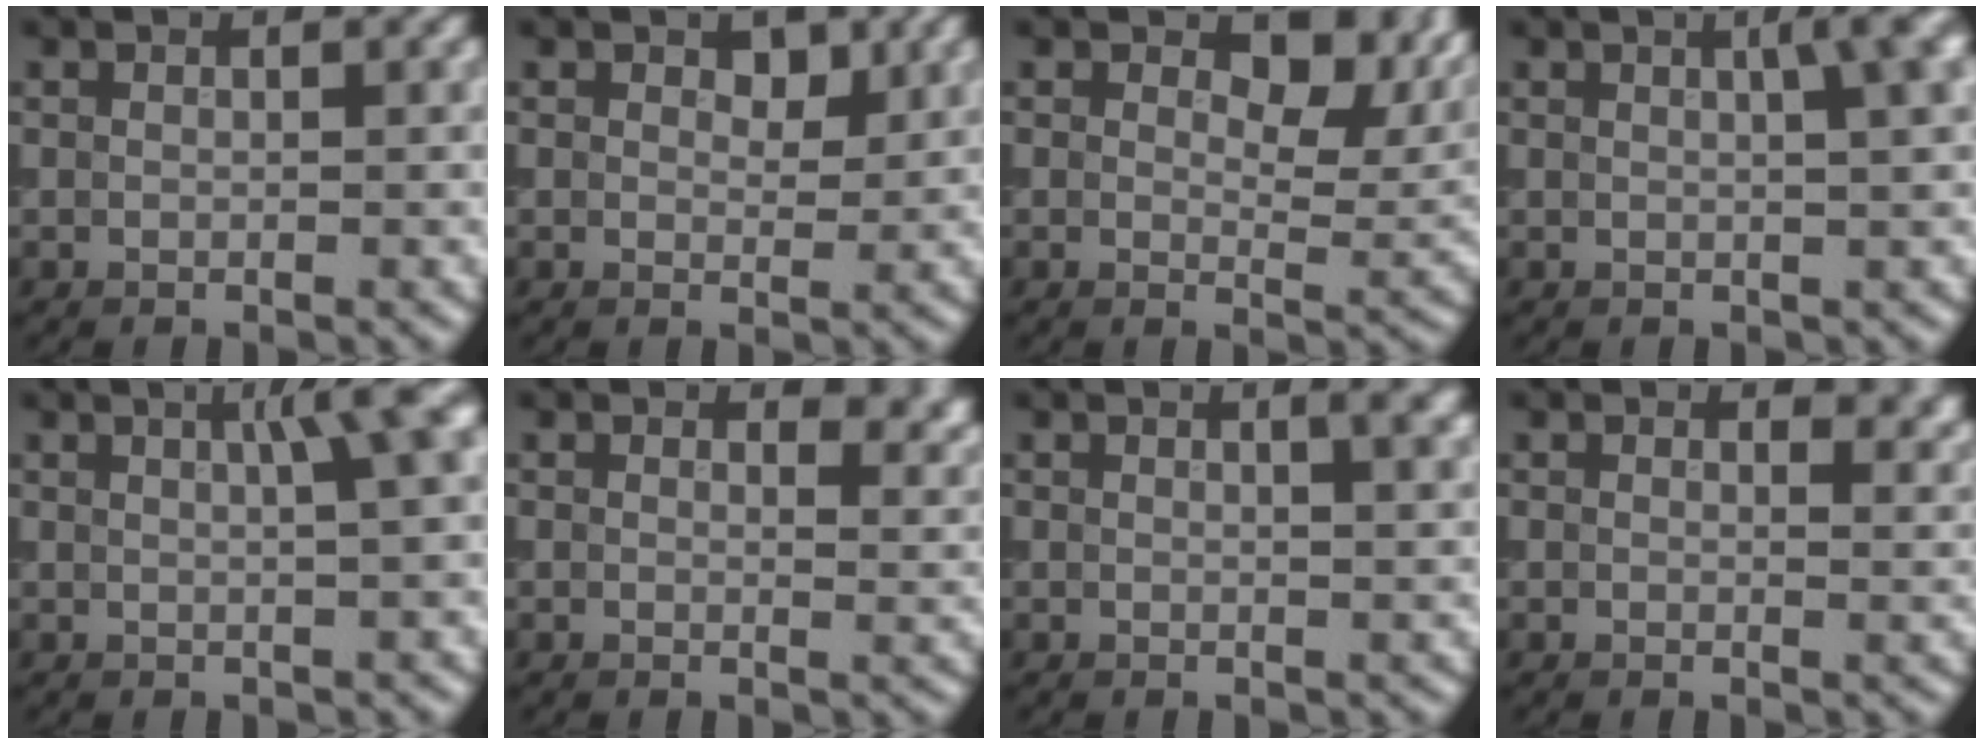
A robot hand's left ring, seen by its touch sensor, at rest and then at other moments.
{"total": 1.4, "force": [0.8, 0.9, 0.8], "torque": [-0.009, -0.003, 0.010]}
{"total": 5.8, "force": [2.0, 3.3, 4.3], "torque": [-0.054, -0.008, 0.025]}
{"total": 3.7, "force": [1.4, 0.9, 3.3], "torque": [-0.035, 0.011, 0.017]}
{"total": 4.4, "force": [1.5, 1.0, 4.1], "torque": [-0.040, 0.017, 0.018]}
{"total": 2.8, "force": [1.7, 1.4, 1.8], "torque": [-0.021, -0.006, 0.020]}
{"total": 2.5, "force": [1.1, 0.8, 2.0], "torque": [-0.012, 0.004, 0.013]}
{"total": 1.8, "force": [1.1, 0.9, 1.1], "torque": [-0.011, -0.007, 0.017]}